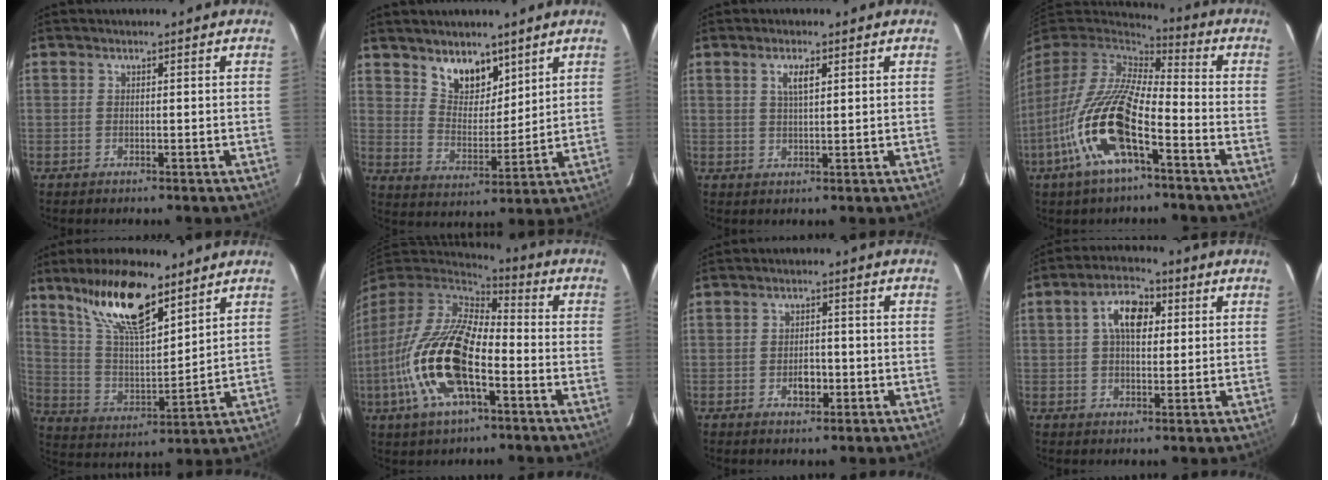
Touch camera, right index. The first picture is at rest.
{"total": 8.7, "force": [6.2, 4.7, 3.9], "torque": [-0.055, -0.001, 0.118]}
{"total": 3.0, "force": [1.3, 0.9, 2.5], "torque": [-0.047, 0.003, 0.023]}
{"total": 19.0, "force": [-8.1, 6.1, 16.0], "torque": [-0.325, -0.032, -0.162]}
{"total": 16.7, "force": [11.2, 5.1, 11.2], "torque": [-0.207, 0.017, 0.217]}
{"total": 20.2, "force": [-6.4, 8.4, 17.2], "torque": [-0.360, -0.026, -0.127]}
{"total": 3.5, "force": [-1.2, 2.3, 2.3], "torque": [-0.041, 0.004, -0.016]}
{"total": 7.7, "force": [1.9, 4.4, 6.0], "torque": [-0.105, 0.024, 0.032]}